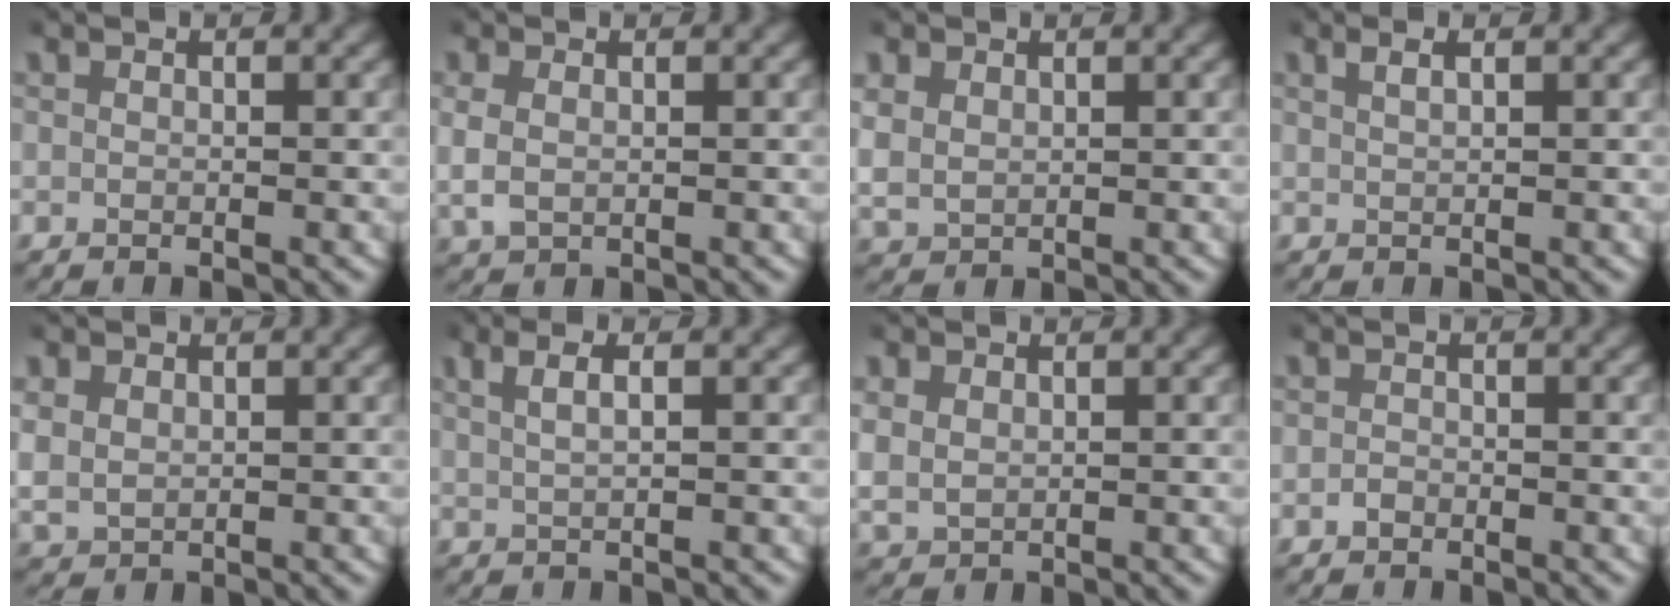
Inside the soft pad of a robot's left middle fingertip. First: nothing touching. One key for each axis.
{"total": 3.1, "fx": 0.4, "fy": 2.5, "fz": 1.8, "tx": -0.054, "ty": -0.003, "tz": 0.014}
{"total": 4.2, "fx": 1.0, "fy": 3.7, "fz": 1.8, "tx": -0.070, "ty": -0.007, "tz": 0.026}
{"total": 1.1, "fx": 0.7, "fy": 0.1, "fz": 0.9, "tx": -0.013, "ty": 0.005, "tz": 0.015}
{"total": 3.8, "fx": 0.9, "fy": 3.3, "fz": 1.6, "tx": -0.062, "ty": -0.008, "tz": 0.025}
{"total": 2.4, "fx": 1.1, "fy": 0.7, "fz": 2.0, "tx": -0.032, "ty": 0.010, "tz": 0.020}
{"total": 3.4, "fx": 1.0, "fy": 2.9, "fz": 1.5, "tx": -0.057, "ty": -0.009, "tz": 0.027}
{"total": 0.7, "fx": -0.6, "fy": 0.4, "fz": 0.2, "tx": -0.007, "ty": -0.003, "tz": -0.008}